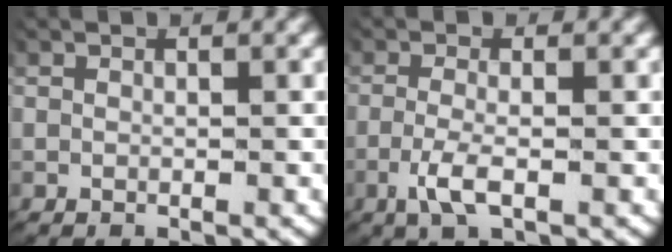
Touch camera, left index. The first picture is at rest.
{"total": 2.8, "force": [-1.1, 0.7, 2.5], "torque": [-0.066, -0.013, -0.016]}